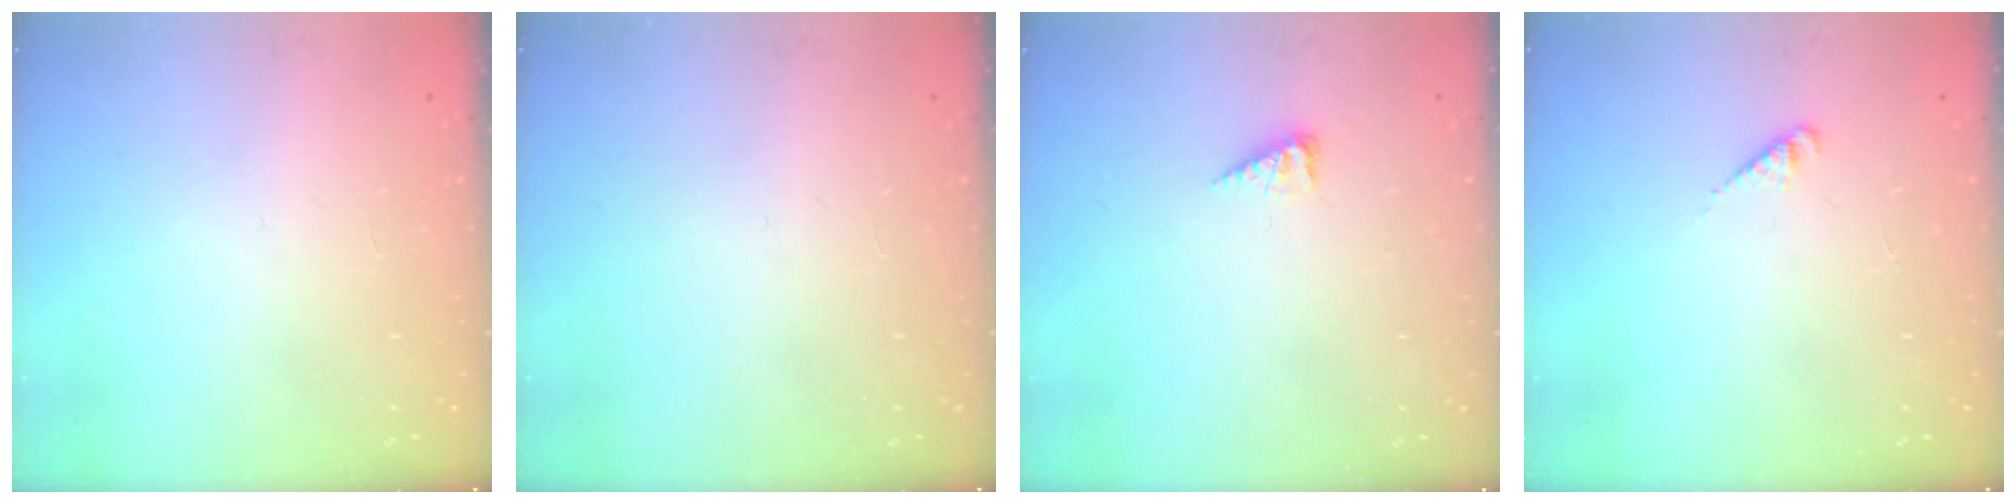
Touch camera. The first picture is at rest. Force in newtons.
{"total": 0.0}
{"total": 2.9, "press": 2.9, "slide": 0.3}
{"total": 1.8, "press": 1.8, "slide": 0.3}